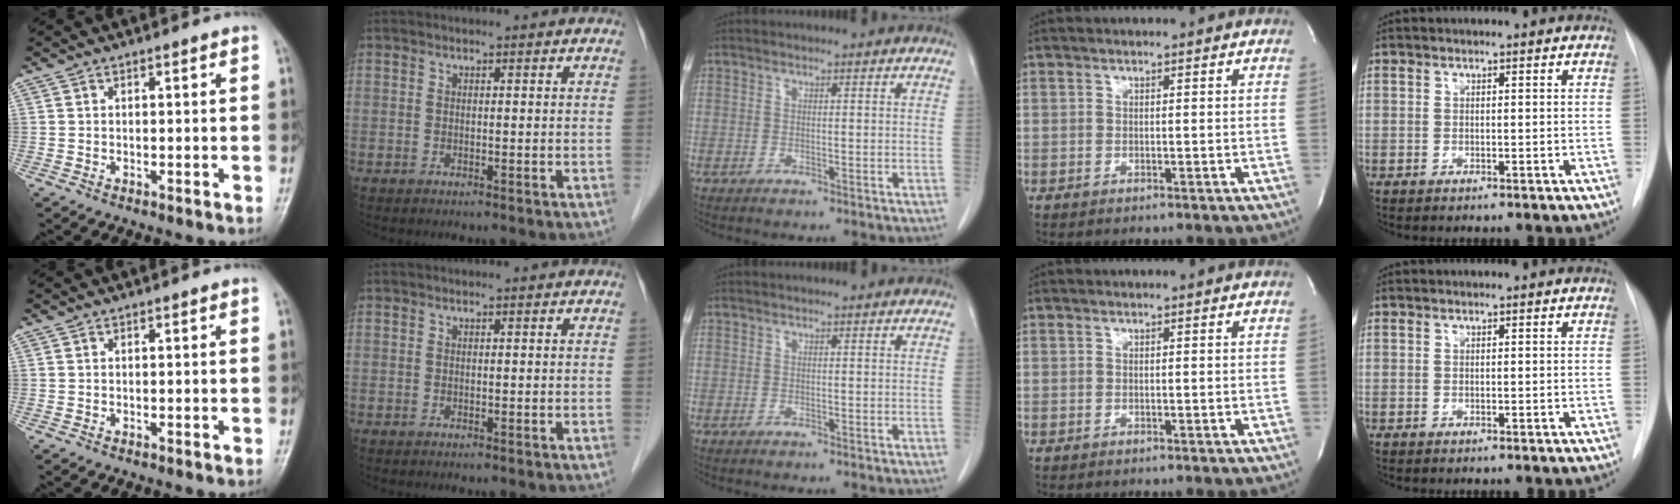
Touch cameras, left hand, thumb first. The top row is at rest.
{}